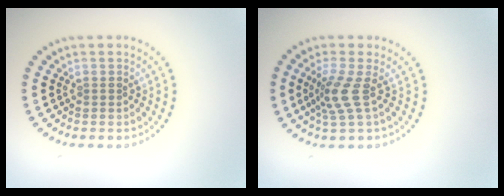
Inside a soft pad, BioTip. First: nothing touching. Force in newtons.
{"total": 2.7, "press": 1.9, "slide": 2.0}